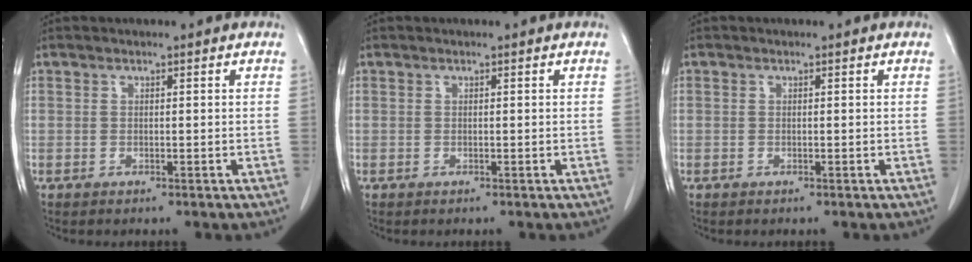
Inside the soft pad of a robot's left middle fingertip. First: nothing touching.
{"total": 0.0}
{"total": 0.0}